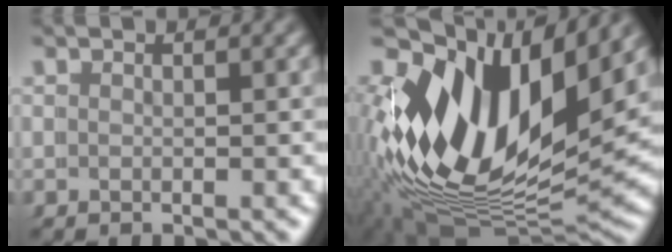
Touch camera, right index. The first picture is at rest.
{"total": 16.1, "force": [1.9, 9.6, 12.8], "torque": [-0.231, -0.022, 0.037]}